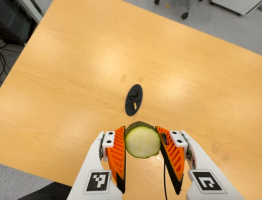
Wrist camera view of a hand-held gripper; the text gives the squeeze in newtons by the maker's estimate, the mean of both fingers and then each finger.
{"total": 11.7, "left": 11.5, "right": 12.0}